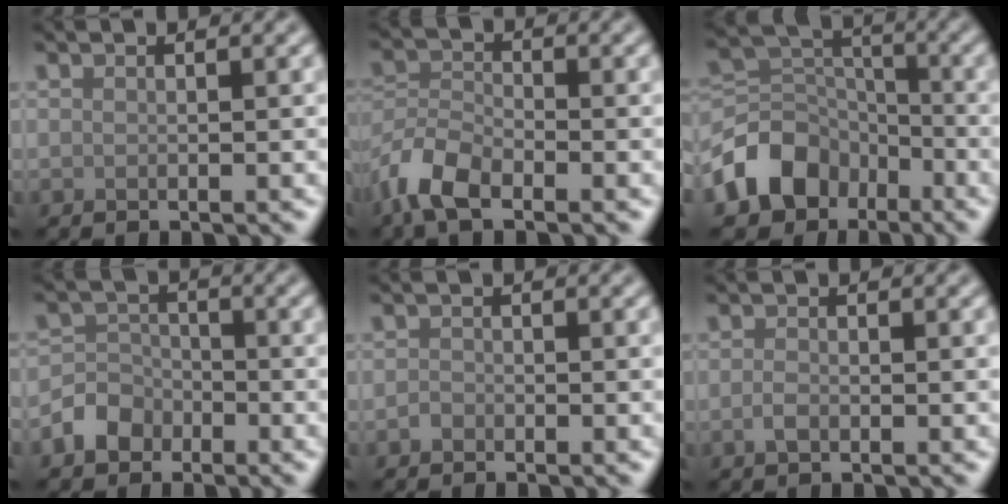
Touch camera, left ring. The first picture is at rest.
{"total": 5.0, "force": [-3.5, 2.3, 2.8], "torque": [-0.059, -0.002, -0.080]}
{"total": 7.4, "force": [-4.2, 5.4, 2.8], "torque": [-0.048, -0.001, -0.088]}
{"total": 3.1, "force": [-1.8, 2.4, 0.7], "torque": [-0.013, 0.006, -0.041]}
{"total": 0.8, "force": [-0.5, 0.6, 0.1], "torque": [0.001, 0.002, -0.012]}
{"total": 1.1, "force": [-0.5, 0.6, 0.7], "torque": [-0.017, 0.001, -0.012]}